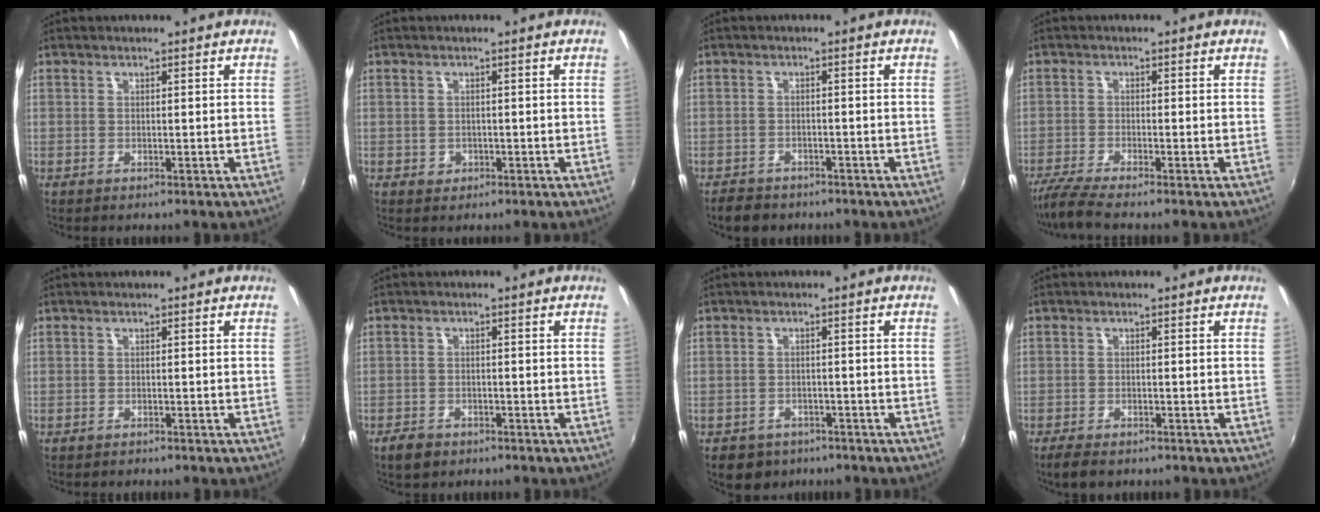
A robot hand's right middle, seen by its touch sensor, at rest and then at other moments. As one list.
[{"total": 1.3, "force": [-0.4, 1.1, 0.3], "torque": [-0.005, -0.003, -0.004]}, {"total": 4.7, "force": [-3.9, 2.4, 1.2], "torque": [-0.041, -0.007, -0.063]}, {"total": 5.2, "force": [-4.6, -0.4, 2.5], "torque": [-0.069, -0.019, -0.087]}, {"total": 1.0, "force": [-0.9, 0.3, 0.1], "torque": [-0.006, -0.004, -0.014]}, {"total": 3.7, "force": [-2.7, 2.1, 1.4], "torque": [-0.041, -0.003, -0.045]}, {"total": 5.6, "force": [-3.8, 3.8, 1.5], "torque": [-0.042, -0.006, -0.054]}, {"total": 4.1, "force": [-3.3, 1.5, 2.1], "torque": [-0.051, -0.017, -0.058]}]